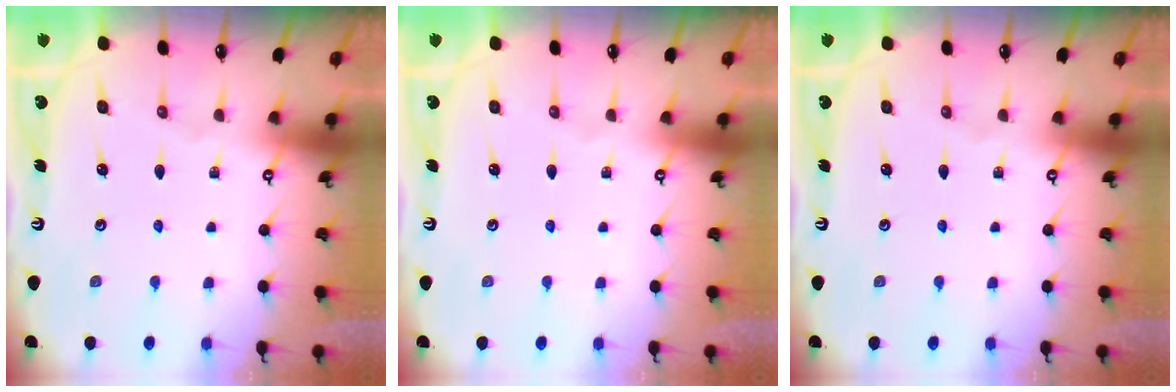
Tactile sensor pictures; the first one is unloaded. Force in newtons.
{"total": 0.0}
{"total": 0.0}